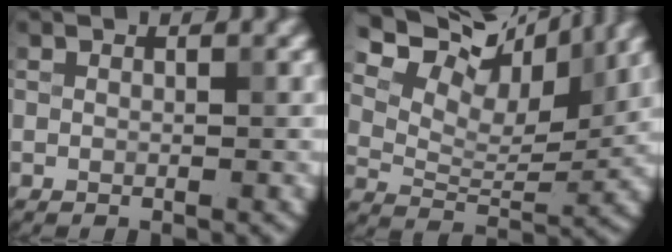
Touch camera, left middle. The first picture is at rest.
{"total": 11.8, "force": [6.7, 6.0, 7.6], "torque": [-0.149, 0.035, 0.100]}